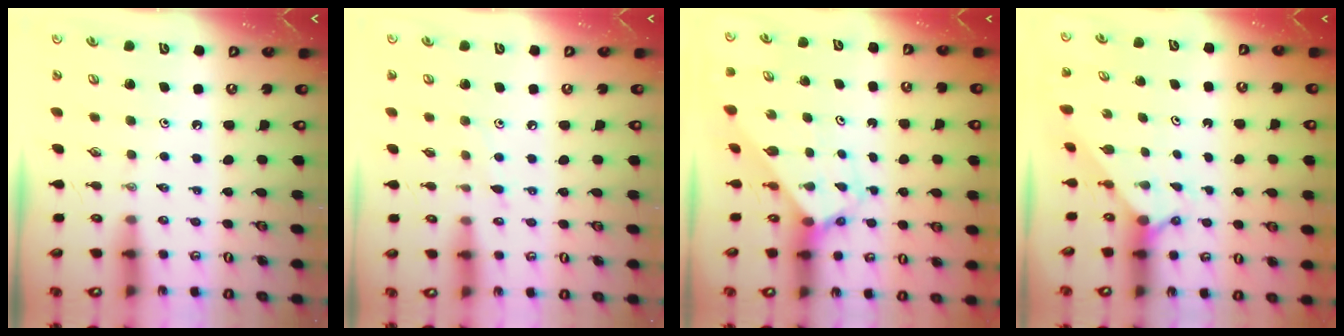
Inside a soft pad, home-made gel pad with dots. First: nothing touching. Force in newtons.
{"total": 6.3, "press": 6.2, "slide": 0.6}
{"total": 2.7, "press": 2.7, "slide": 0.2}
{"total": 3.7, "press": 3.7, "slide": 0.2}